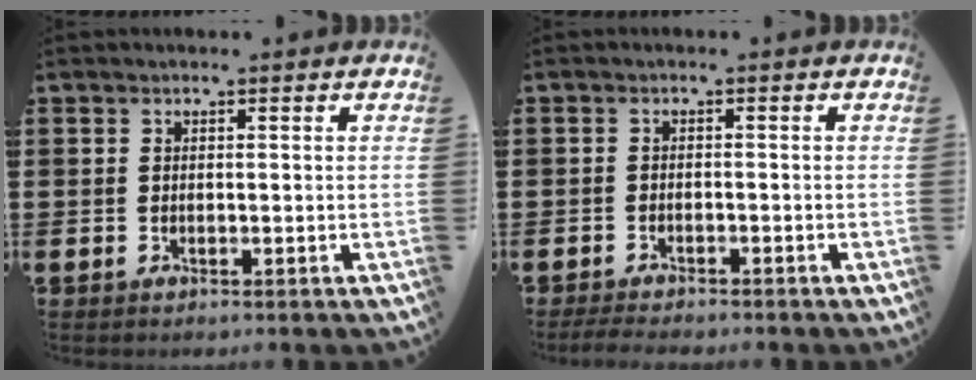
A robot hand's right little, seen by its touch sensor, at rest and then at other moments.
{"total": 1.6, "force": [-1.5, 0.1, 0.5], "torque": [-0.009, 0.004, -0.031]}